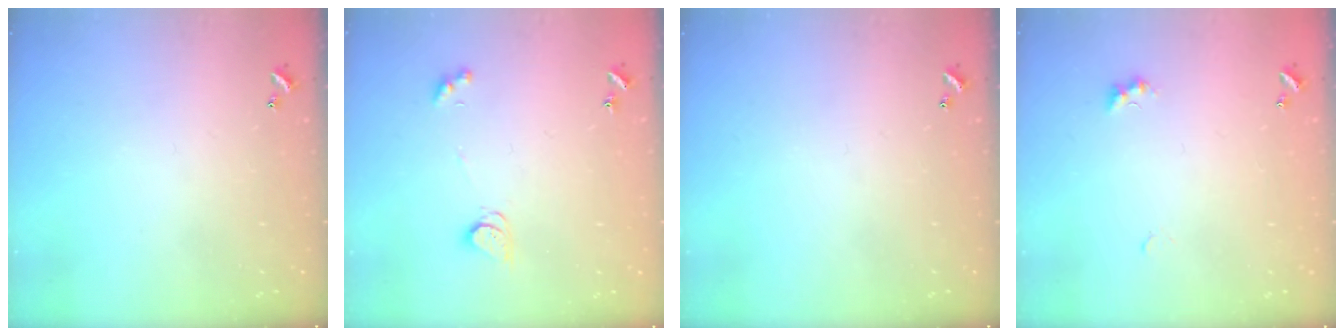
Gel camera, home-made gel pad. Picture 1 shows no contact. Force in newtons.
{"total": 2.5, "press": 2.5, "slide": 0.4}
{"total": 0.0}
{"total": 2.7, "press": 2.6, "slide": 0.6}